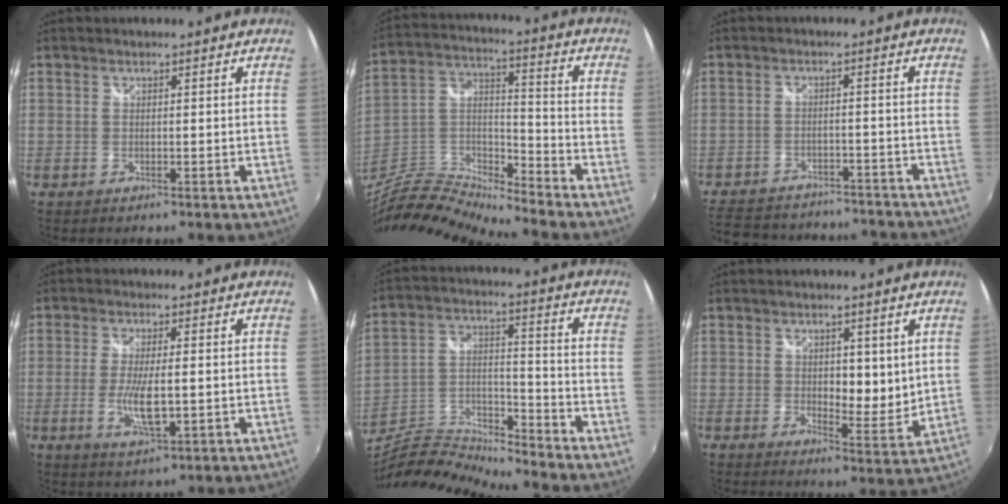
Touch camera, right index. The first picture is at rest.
{"total": 14.3, "force": [-12.8, 1.5, 6.3], "torque": [-0.149, 0.001, -0.261]}
{"total": 21.4, "force": [-18.1, 8.4, 7.6], "torque": [-0.179, 0.031, -0.236]}
{"total": 6.7, "force": [-1.2, 1.7, 6.3], "torque": [-0.124, -0.014, -0.021]}
{"total": 11.1, "force": [-10.6, 0.8, 3.4], "torque": [-0.076, 0.009, -0.215]}
{"total": 5.8, "force": [1.7, 3.4, 4.4], "torque": [-0.065, -0.010, 0.031]}